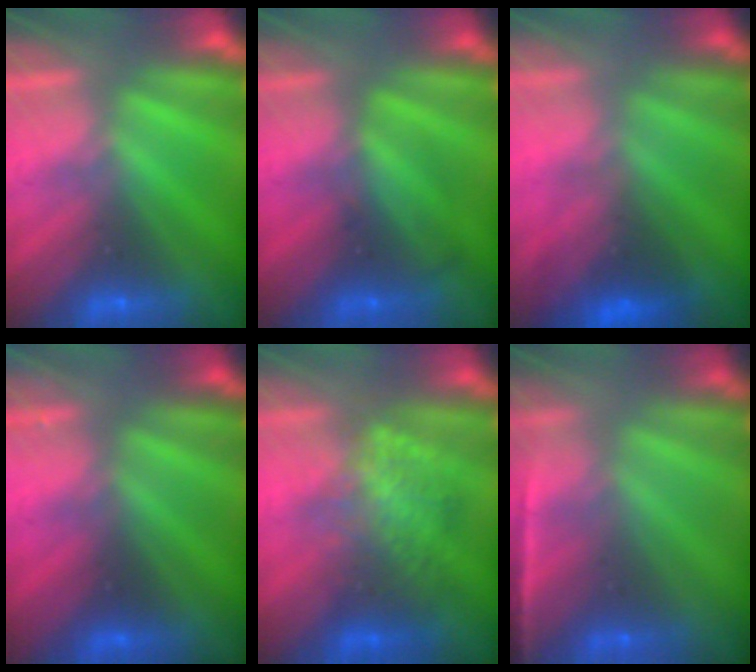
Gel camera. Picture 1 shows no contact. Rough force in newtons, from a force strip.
{"total": 2.4}
{"total": 2.3}
{"total": 2.2}
{"total": 2.3}
{"total": 1.6}